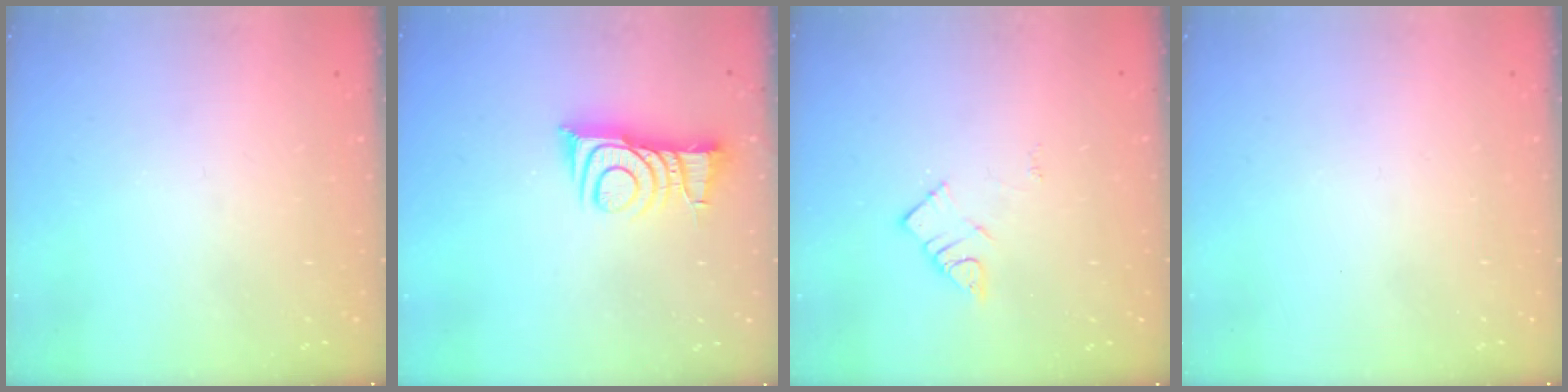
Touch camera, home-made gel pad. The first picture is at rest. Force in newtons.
{"total": 10.4, "press": 10.4, "slide": 0.2}
{"total": 5.3, "press": 5.3, "slide": 0.2}
{"total": 1.5, "press": 1.5, "slide": 0.1}